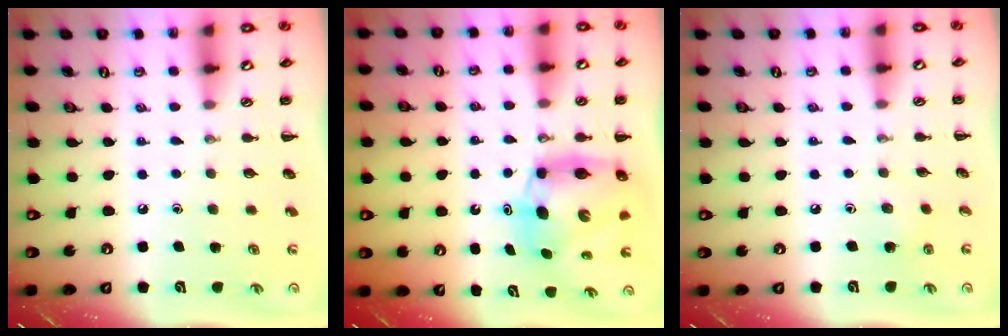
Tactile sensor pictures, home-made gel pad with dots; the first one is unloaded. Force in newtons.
{"total": 8.3, "press": 8.0, "slide": 2.2}
{"total": 2.4, "press": 2.2, "slide": 0.9}